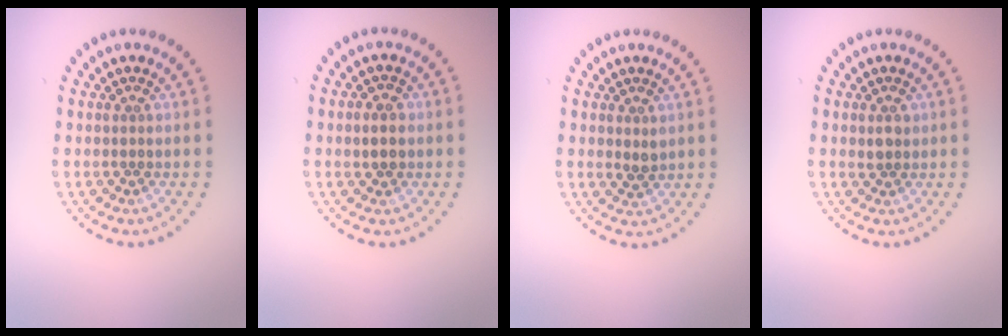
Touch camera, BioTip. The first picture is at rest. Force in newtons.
{"total": 1.5, "press": 1.5, "slide": 0.2}
{"total": 1.0, "press": 0.9, "slide": 0.4}
{"total": 1.3, "press": 1.3, "slide": 0.4}